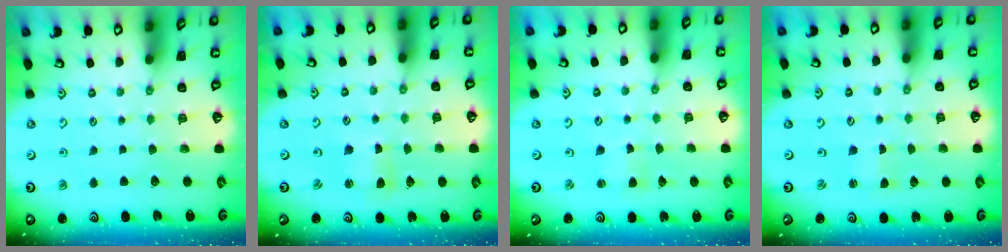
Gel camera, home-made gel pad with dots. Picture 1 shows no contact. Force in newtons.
{"total": 2.7, "press": 2.7, "slide": 0.4}
{"total": 2.9, "press": 2.8, "slide": 0.4}
{"total": 1.1, "press": 1.1, "slide": 0.1}